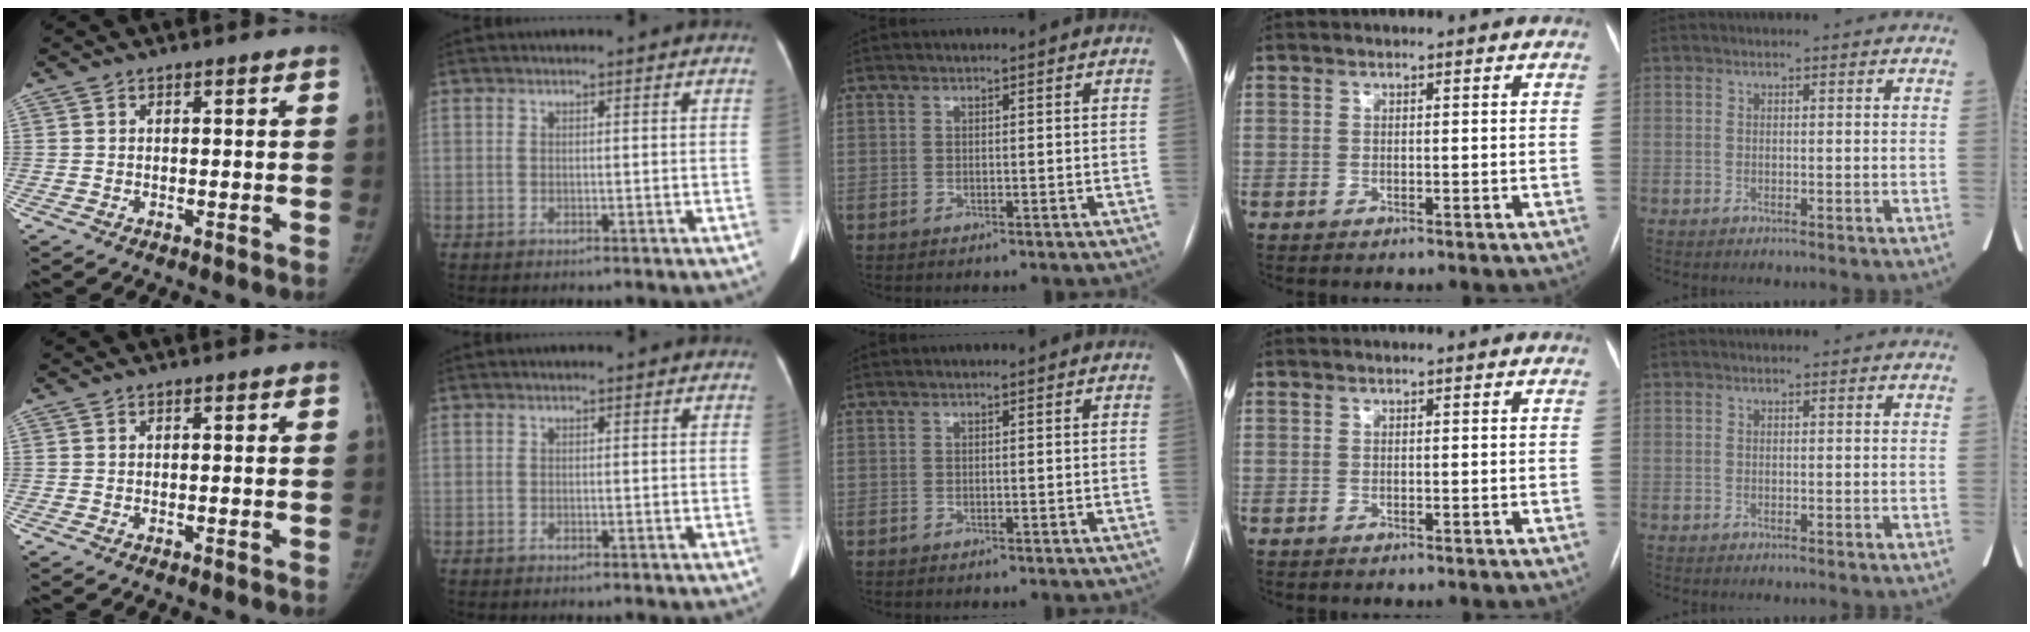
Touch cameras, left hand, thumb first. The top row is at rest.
{}